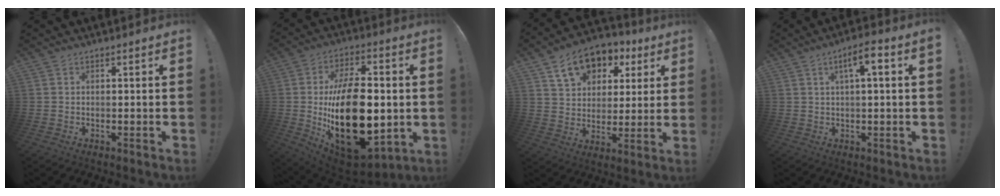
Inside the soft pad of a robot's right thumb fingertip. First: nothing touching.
{"total": 30.3, "force": [-2.6, 16.9, 25.0], "torque": [-0.455, 0.001, -0.026]}
{"total": 14.3, "force": [7.5, 10.1, 6.8], "torque": [-0.101, -0.031, 0.141]}
{"total": 6.2, "force": [1.9, 0.7, 5.9], "torque": [-0.092, -0.003, 0.023]}